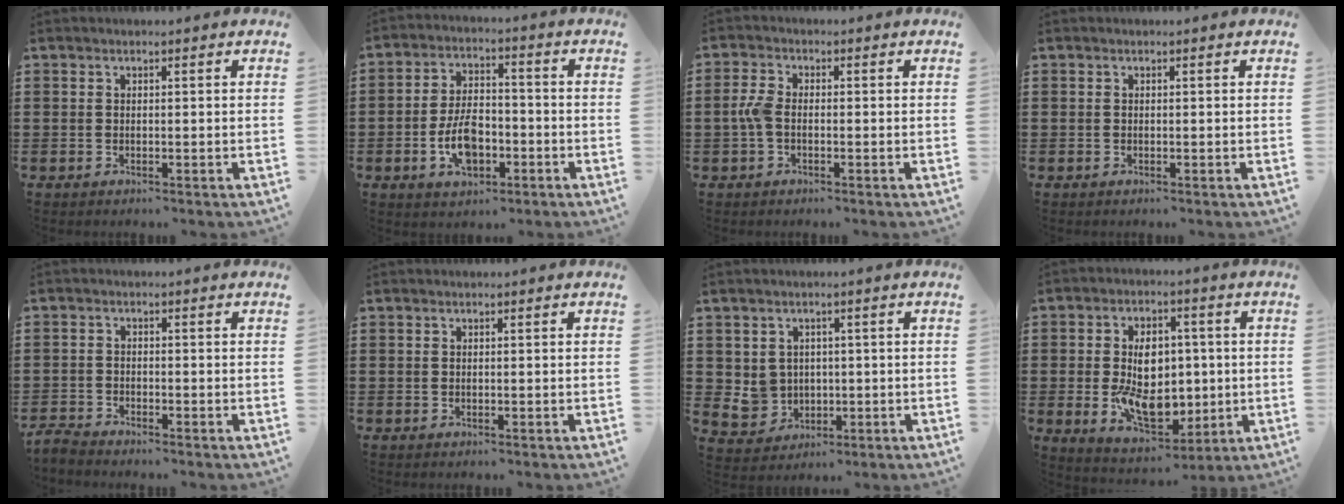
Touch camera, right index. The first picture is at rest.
{"total": 7.5, "force": [-2.4, 4.2, 5.7], "torque": [-0.115, 0.003, -0.049]}
{"total": 3.4, "force": [-0.7, 1.8, 2.7], "torque": [-0.082, -0.006, -0.021]}
{"total": 0.0}
{"total": 2.0, "force": [-2.0, 0.1, 0.1], "torque": [-0.007, -0.001, -0.042]}
{"total": 0.0}
{"total": 4.1, "force": [0.3, 4.0, 0.9], "torque": [-0.041, 0.008, 0.003]}
{"total": 10.3, "force": [-0.4, 6.7, 7.8], "torque": [-0.139, 0.000, -0.011]}